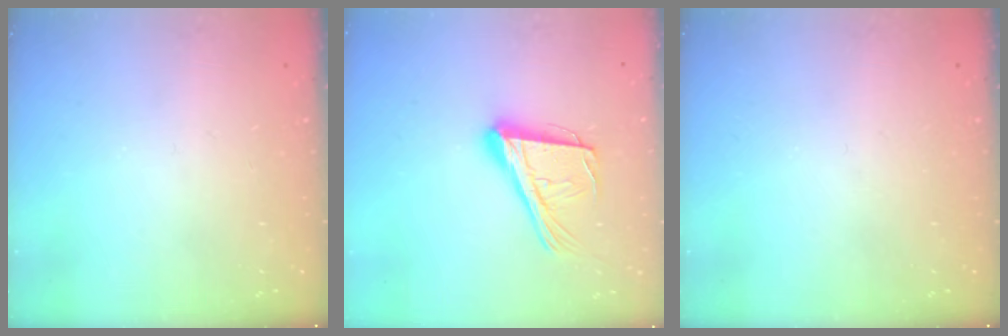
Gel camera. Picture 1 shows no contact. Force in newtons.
{"total": 19.5, "press": 19.1, "slide": 3.9}
{"total": 0.0}